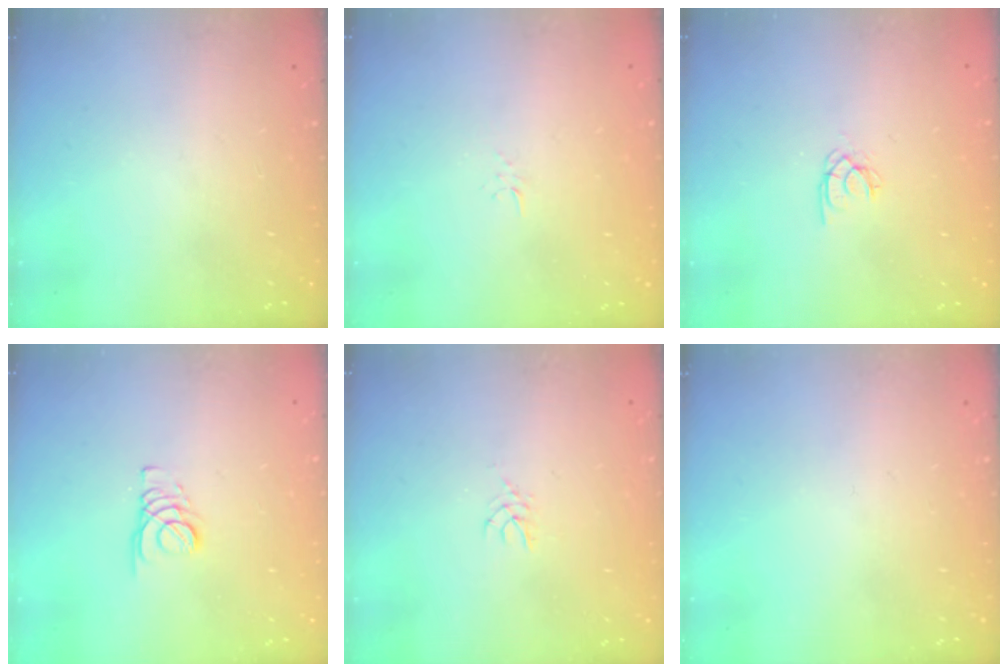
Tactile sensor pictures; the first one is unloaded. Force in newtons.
{"total": 4.0, "press": 4.0, "slide": 0.7}
{"total": 1.7, "press": 1.7, "slide": 0.1}
{"total": 1.8, "press": 1.7, "slide": 0.1}
{"total": 2.5, "press": 2.4, "slide": 0.4}
{"total": 0.0}